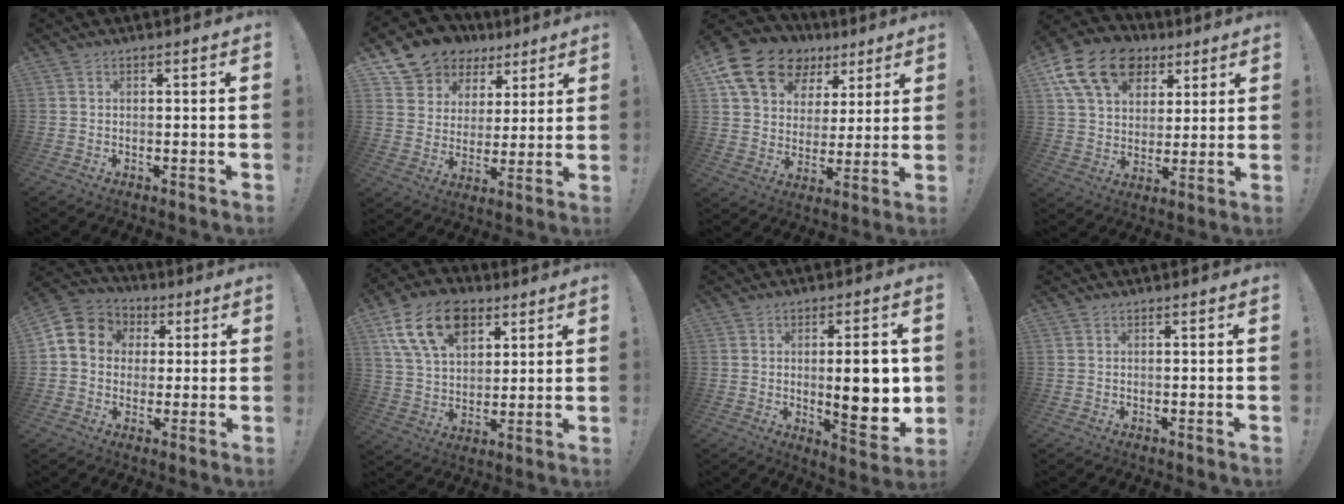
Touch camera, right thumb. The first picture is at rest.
{"total": 10.8, "force": [7.2, 7.9, 1.7], "torque": [-0.040, -0.056, 0.147]}
{"total": 18.3, "force": [10.3, 12.7, 8.2], "torque": [-0.132, -0.051, 0.202]}
{"total": 19.1, "force": [9.0, 13.5, 10.1], "torque": [-0.164, -0.036, 0.171]}
{"total": 9.3, "force": [1.5, 8.5, 3.7], "torque": [-0.057, 0.002, 0.034]}
{"total": 17.9, "force": [8.8, 11.8, 10.3], "torque": [-0.173, -0.029, 0.167]}
{"total": 13.4, "force": [0.4, 3.9, 12.8], "torque": [-0.165, -0.011, 0.006]}
{"total": 0.0}